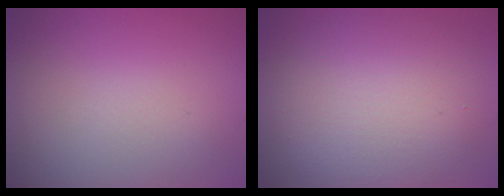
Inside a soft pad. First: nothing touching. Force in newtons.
{"total": 8.6, "press": 8.6, "slide": 0.6}